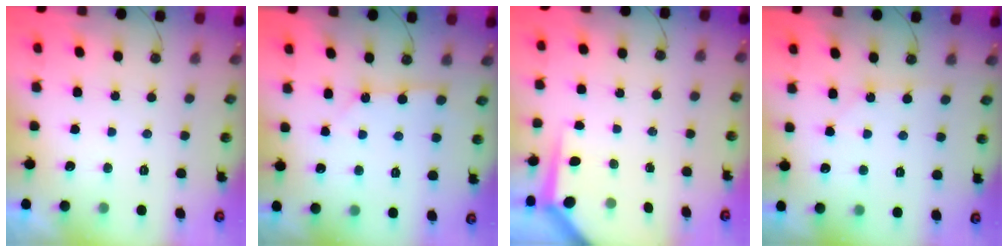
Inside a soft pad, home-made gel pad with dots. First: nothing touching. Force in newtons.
{"total": 2.9, "press": 2.9, "slide": 0.3}
{"total": 4.0, "press": 4.0, "slide": 0.3}
{"total": 4.3, "press": 4.3, "slide": 0.6}